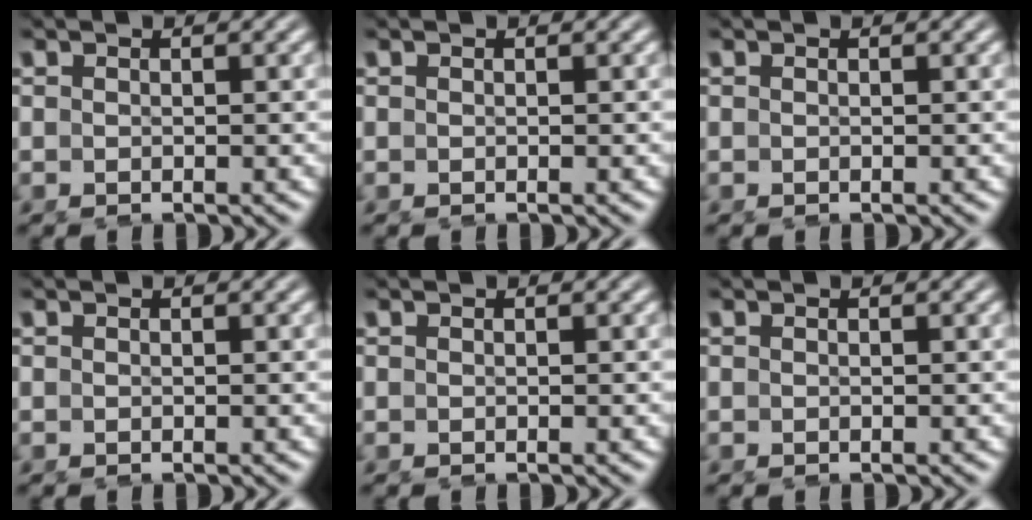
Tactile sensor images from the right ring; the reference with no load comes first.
{"total": 0.0}
{"total": 0.0}
{"total": 0.0}
{"total": 0.0}
{"total": 0.0}